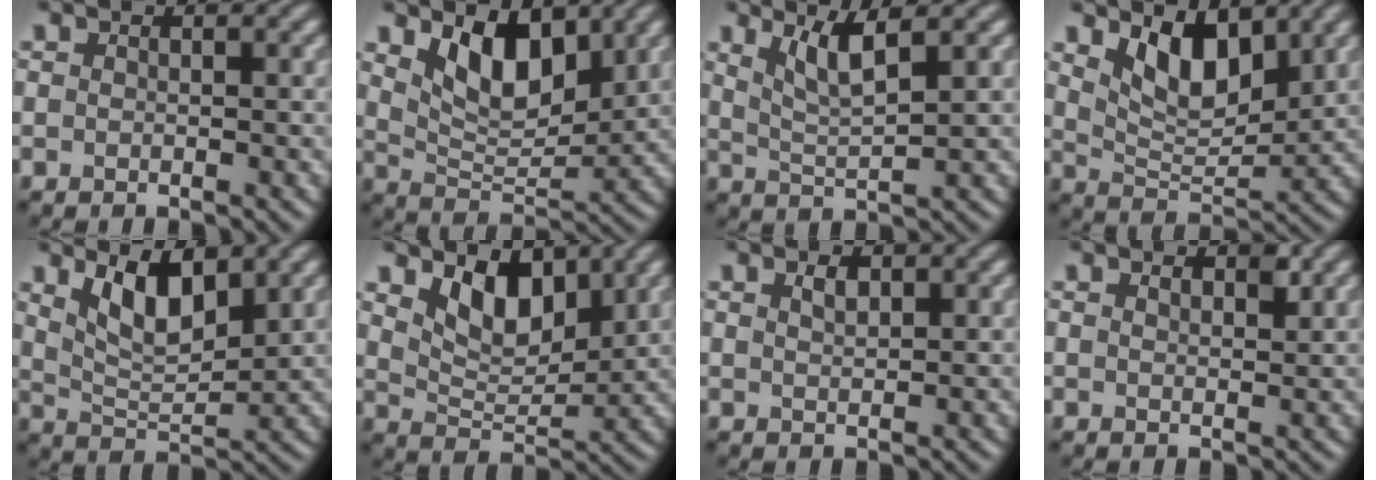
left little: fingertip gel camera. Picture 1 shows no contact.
{"total": 6.4, "force": [3.0, 3.3, 4.6], "torque": [-0.087, -0.014, 0.051]}
{"total": 3.4, "force": [1.9, 0.6, 2.8], "torque": [-0.053, -0.004, 0.041]}
{"total": 5.8, "force": [3.0, 2.8, 4.1], "torque": [-0.083, -0.013, 0.051]}
{"total": 5.3, "force": [2.6, 2.2, 4.0], "torque": [-0.084, -0.006, 0.048]}
{"total": 5.2, "force": [2.8, 2.8, 3.3], "torque": [-0.069, -0.014, 0.044]}
{"total": 1.2, "force": [0.7, 0.5, 0.8], "torque": [-0.019, 0.002, 0.015]}
{"total": 1.3, "force": [0.9, 0.5, 0.8], "torque": [-0.013, 0.000, 0.016]}